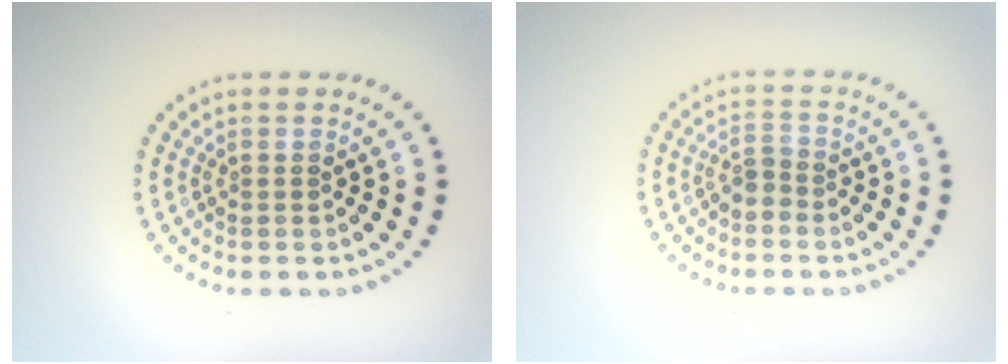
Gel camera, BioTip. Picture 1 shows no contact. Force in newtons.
{"total": 1.5, "press": 1.2, "slide": 0.9}